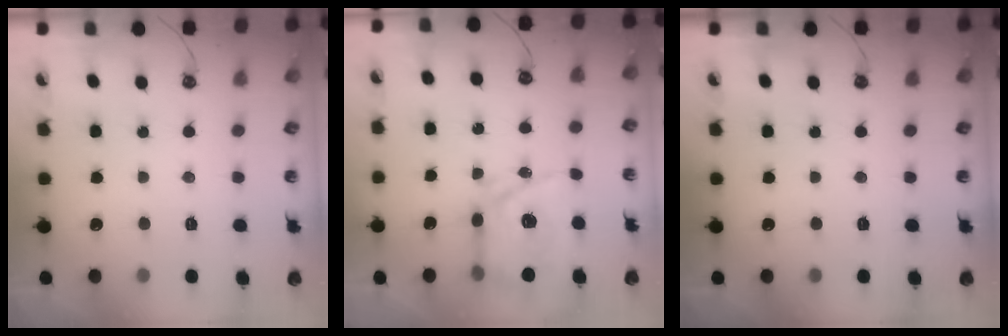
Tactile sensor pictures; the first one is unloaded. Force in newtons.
{"total": 10.7, "press": 10.6, "slide": 1.1}
{"total": 0.0}